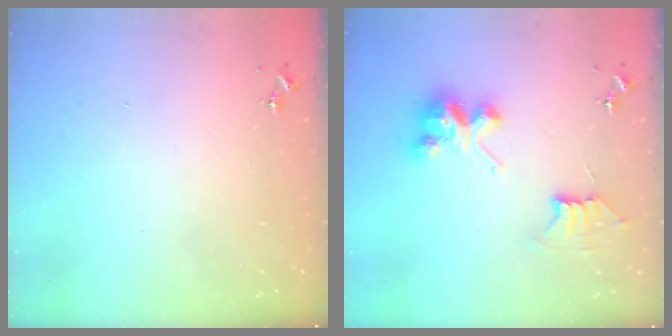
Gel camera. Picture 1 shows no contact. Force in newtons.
{"total": 9.5, "press": 9.5, "slide": 0.7}